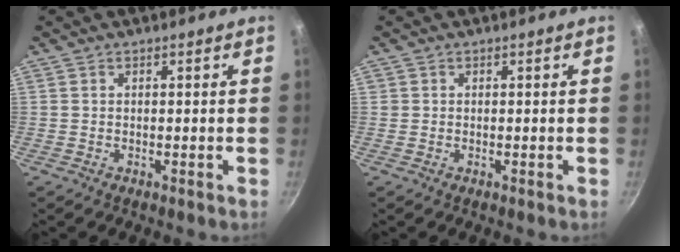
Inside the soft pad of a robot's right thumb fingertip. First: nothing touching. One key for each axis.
{"total": 0.5, "fx": 0.1, "fy": 0.5, "fz": 0.1, "tx": 0.006, "ty": 0.004, "tz": 0.001}